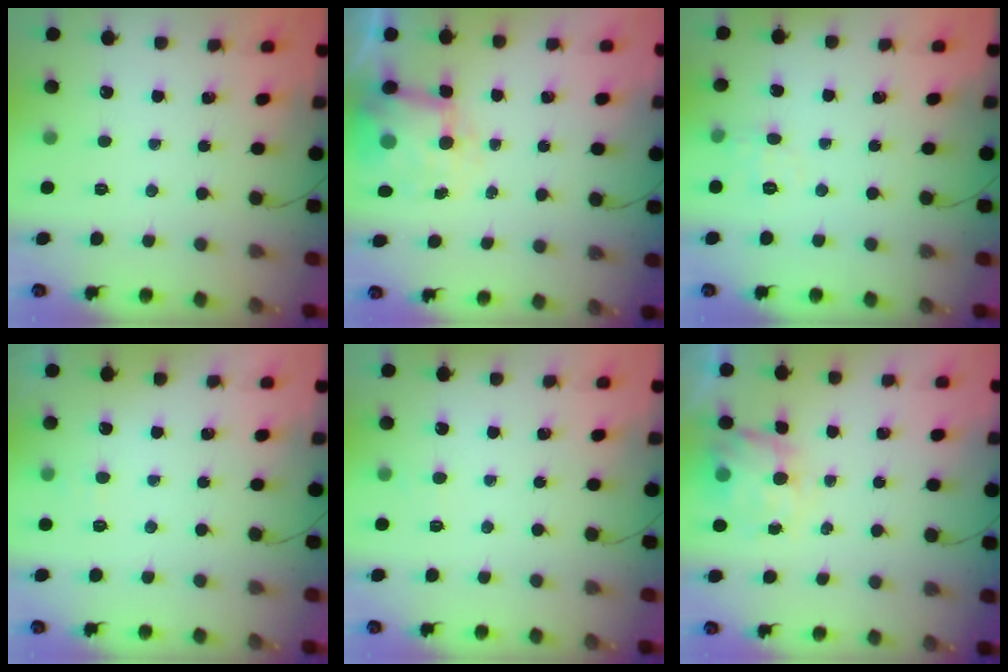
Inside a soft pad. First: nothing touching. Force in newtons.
{"total": 6.1, "press": 6.1, "slide": 0.3}
{"total": 6.3, "press": 6.1, "slide": 1.7}
{"total": 5.7, "press": 5.6, "slide": 1.1}
{"total": 3.7, "press": 3.5, "slide": 1.3}
{"total": 5.1, "press": 5.0, "slide": 1.3}